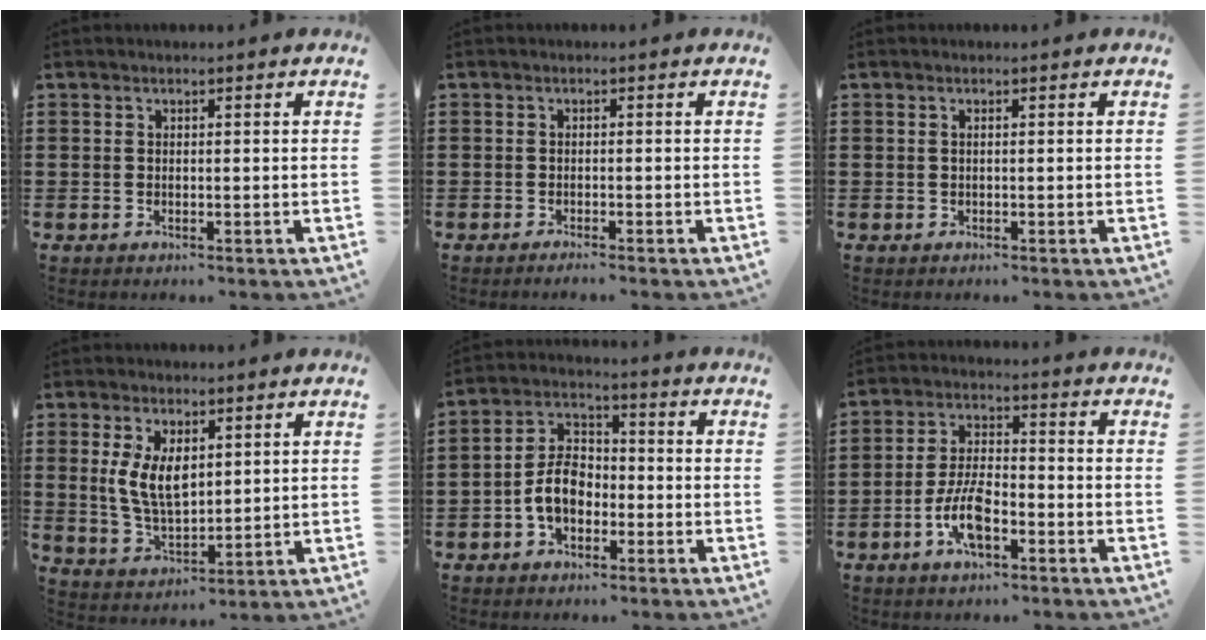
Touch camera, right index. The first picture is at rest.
{"total": 0.8, "force": [-0.8, -0.2, 0.1], "torque": [-0.004, -0.002, -0.015]}
{"total": 0.0}
{"total": 7.2, "force": [1.8, 3.8, 5.8], "torque": [-0.125, 0.007, 0.031]}
{"total": 6.5, "force": [-2.2, 4.3, 4.4], "torque": [-0.106, 0.009, -0.048]}
{"total": 7.7, "force": [-3.4, 3.1, 6.1], "torque": [-0.140, -0.003, -0.068]}